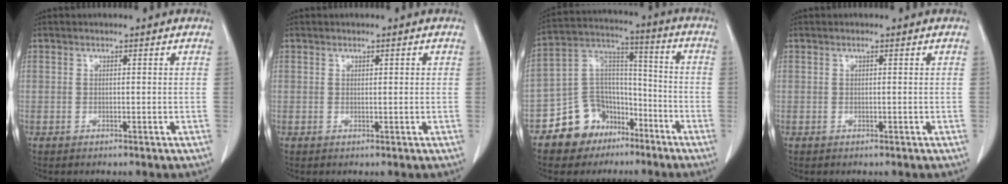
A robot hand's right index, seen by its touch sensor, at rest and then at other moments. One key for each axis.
{"total": 0.6, "fx": 0.3, "fy": 0.2, "fz": 0.5, "tx": -0.008, "ty": 0.000, "tz": 0.004}
{"total": 12.2, "fx": -7.6, "fy": 9.1, "fz": 3.0, "tx": -0.054, "ty": 0.072, "tz": -0.125}
{"total": 0.0}